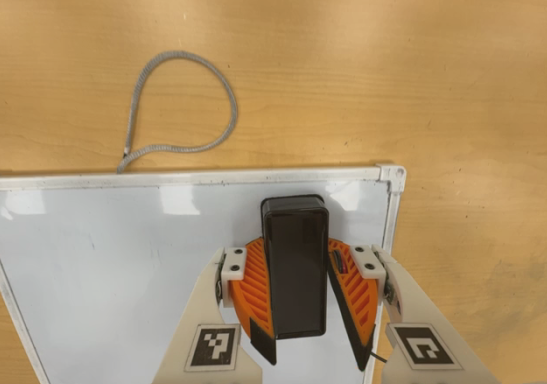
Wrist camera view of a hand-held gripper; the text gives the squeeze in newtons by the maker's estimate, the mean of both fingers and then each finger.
{"total": 11.4, "left": 12.8, "right": 9.9}